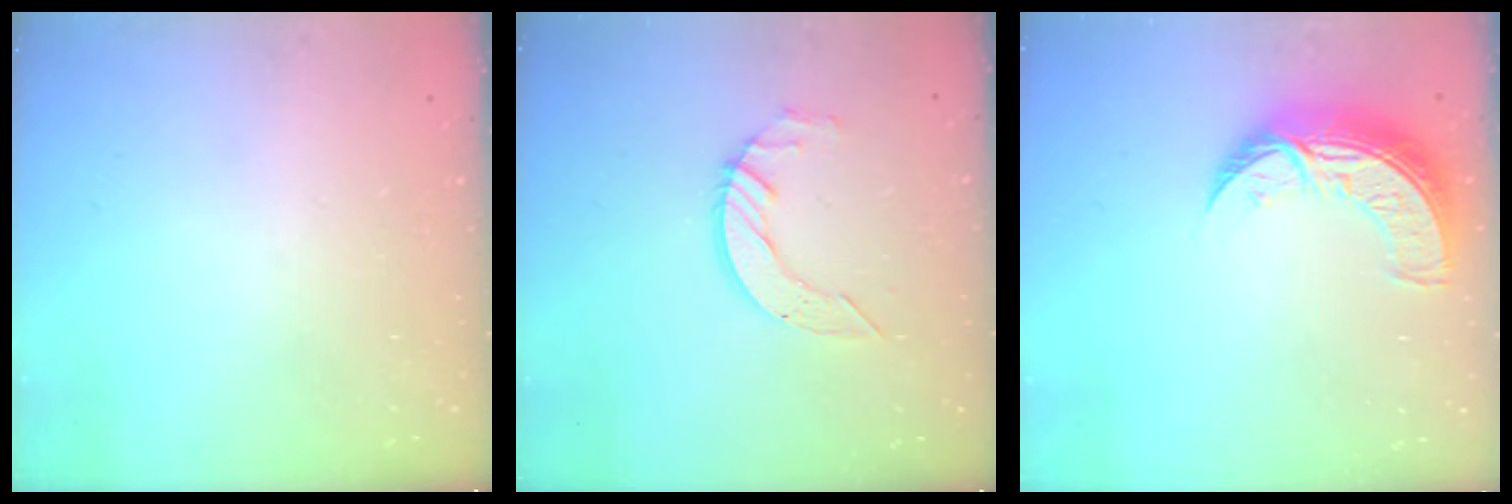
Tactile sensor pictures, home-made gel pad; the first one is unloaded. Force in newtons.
{"total": 6.8, "press": 6.8, "slide": 0.3}
{"total": 11.0, "press": 10.9, "slide": 0.8}